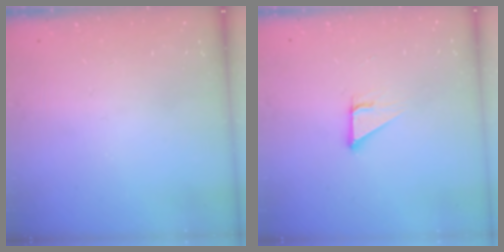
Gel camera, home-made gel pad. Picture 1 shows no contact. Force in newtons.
{"total": 3.6, "press": 3.6, "slide": 0.1}